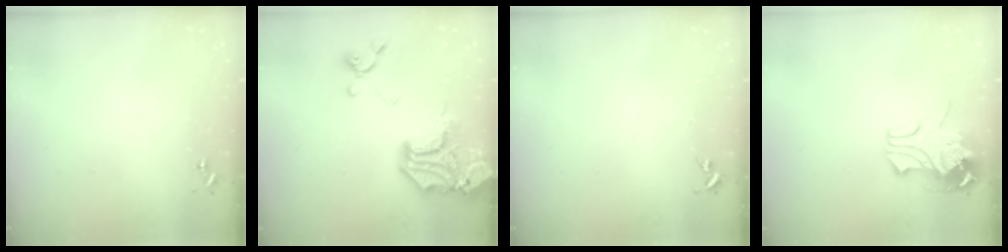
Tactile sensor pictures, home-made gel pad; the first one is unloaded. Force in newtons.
{"total": 22.5, "press": 22.3, "slide": 2.7}
{"total": 0.0}
{"total": 10.9, "press": 10.9, "slide": 1.1}